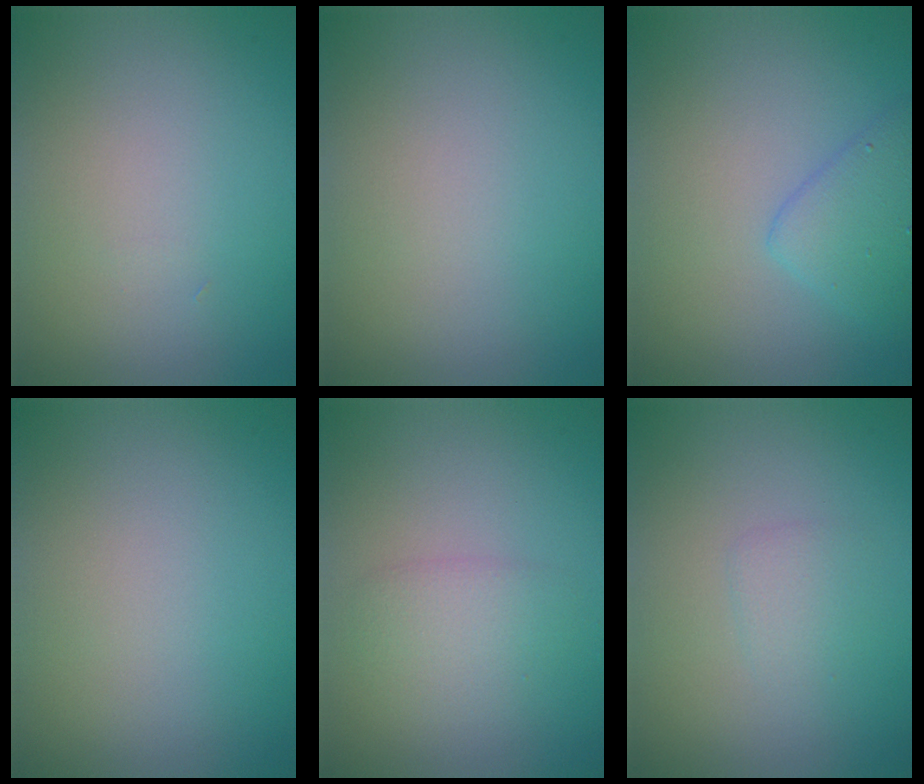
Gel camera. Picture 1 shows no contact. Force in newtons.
{"total": 0.0}
{"total": 2.8, "press": 2.8, "slide": 0.1}
{"total": 0.0}
{"total": 2.1, "press": 2.1, "slide": 0.1}
{"total": 1.2, "press": 1.2, "slide": 0.1}